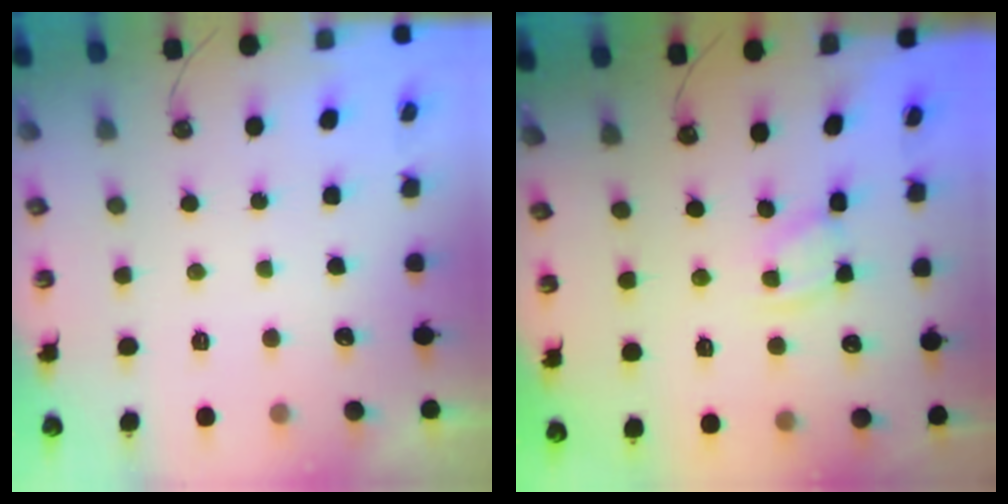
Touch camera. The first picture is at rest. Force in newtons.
{"total": 2.6, "press": 2.6, "slide": 0.1}